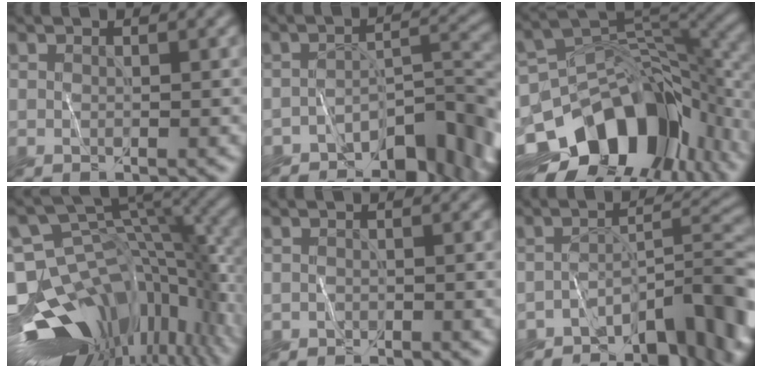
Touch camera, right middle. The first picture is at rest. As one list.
[{"total": 8.0, "force": [-5.9, 3.2, 4.3], "torque": [-0.046, 0.002, -0.093]}, {"total": 15.3, "force": [-7.6, 9.5, 9.2], "torque": [-0.161, 0.008, -0.114]}, {"total": 15.7, "force": [-6.1, 8.7, 11.6], "torque": [-0.209, 0.009, -0.084]}, {"total": 0.7, "force": [-0.7, 0.1, -0.2], "torque": [0.005, 0.001, -0.011]}, {"total": 10.3, "force": [-6.9, 3.8, 6.6], "torque": [-0.074, 0.006, -0.110]}]